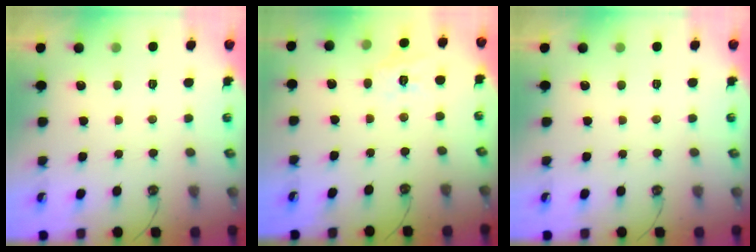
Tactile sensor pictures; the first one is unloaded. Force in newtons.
{"total": 6.8, "press": 6.8, "slide": 0.5}
{"total": 0.0}